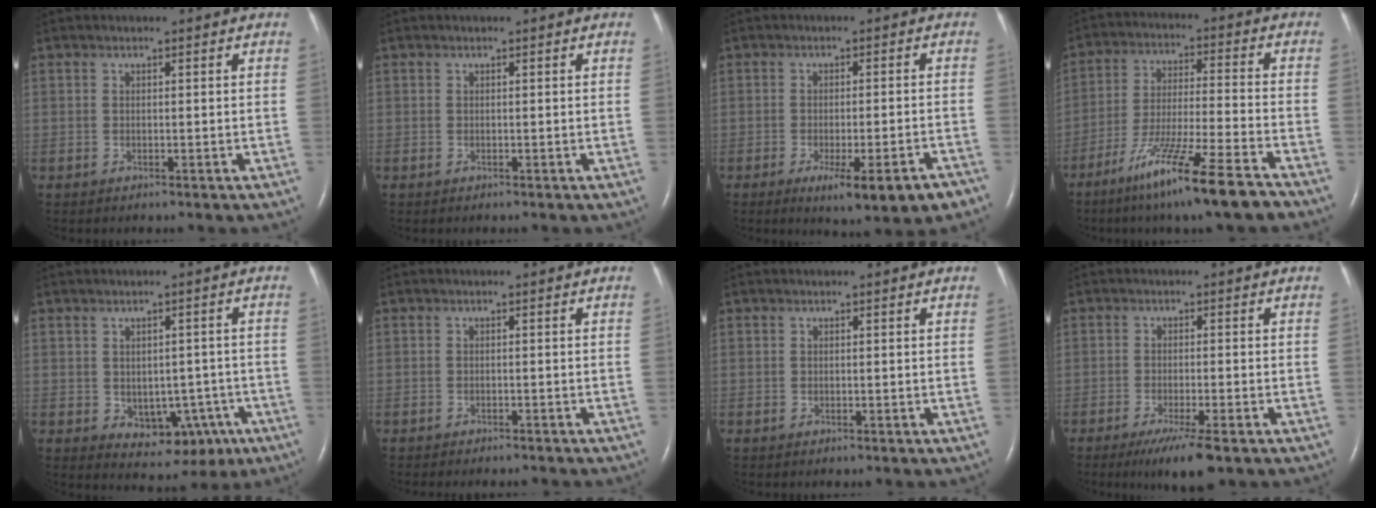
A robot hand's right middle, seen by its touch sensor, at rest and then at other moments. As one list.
[{"total": 0.0}, {"total": 9.2, "force": [-5.8, 1.4, 7.0], "torque": [-0.088, -0.015, -0.074]}, {"total": 14.5, "force": [-9.8, -0.4, 10.7], "torque": [-0.205, -0.046, -0.175]}, {"total": 7.1, "force": [-2.1, 4.7, 5.0], "torque": [-0.058, 0.010, -0.009]}, {"total": 4.6, "force": [-4.2, 0.8, 1.6], "torque": [-0.017, -0.006, -0.053]}, {"total": 0.0}, {"total": 6.1, "force": [-3.9, 0.3, 4.7], "torque": [-0.081, -0.017, -0.064]}]